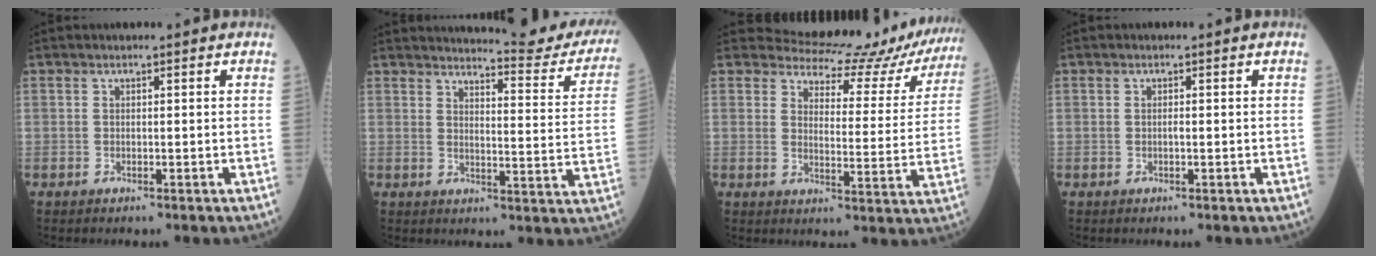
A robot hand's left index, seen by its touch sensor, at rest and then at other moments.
{"total": 16.3, "force": [15.7, 0.4, 4.4], "torque": [-0.053, -0.095, 0.173]}
{"total": 16.6, "force": [15.7, 4.9, 2.4], "torque": [0.000, -0.060, 0.158]}
{"total": 0.6, "force": [-0.1, 0.1, 0.6], "torque": [-0.013, 0.001, 0.002]}